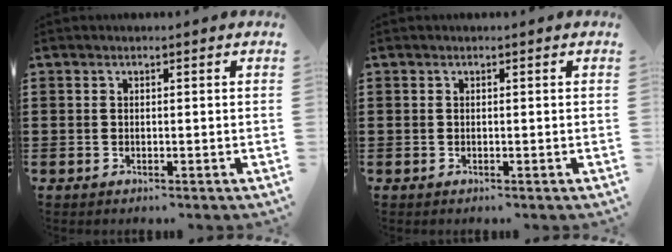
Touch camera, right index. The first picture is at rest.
{"total": 0.0}